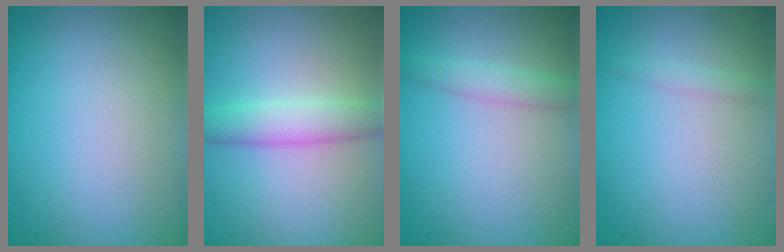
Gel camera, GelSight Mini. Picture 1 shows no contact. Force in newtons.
{"total": 3.2, "press": 3.2, "slide": 0.2}
{"total": 1.8, "press": 1.8, "slide": 0.1}
{"total": 0.8, "press": 0.8, "slide": 0.0}